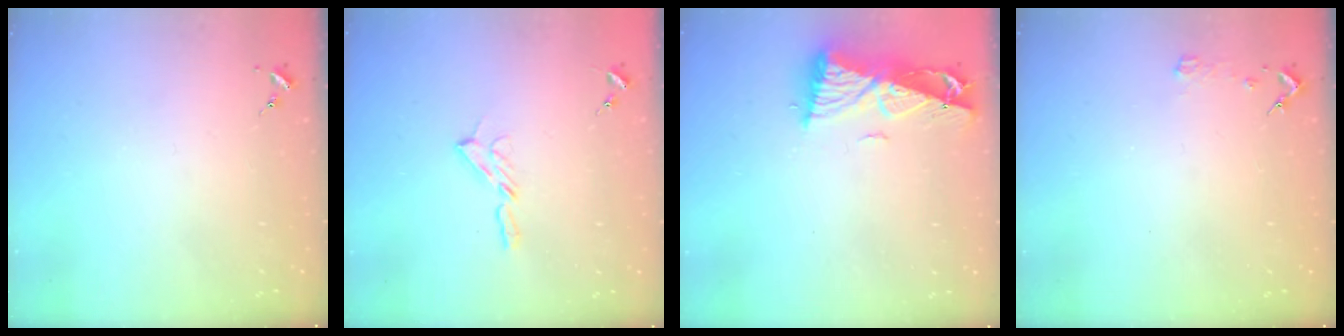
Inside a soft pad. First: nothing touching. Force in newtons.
{"total": 3.7, "press": 3.7, "slide": 0.3}
{"total": 10.1, "press": 10.0, "slide": 1.2}
{"total": 2.3, "press": 2.3, "slide": 0.3}